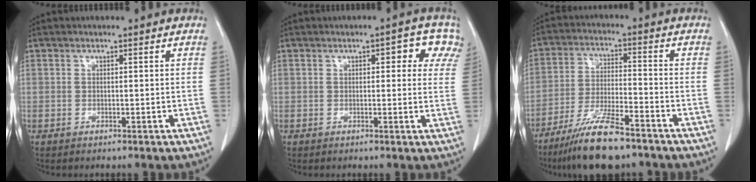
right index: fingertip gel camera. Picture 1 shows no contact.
{"total": 5.2, "force": [2.3, 2.4, 4.1], "torque": [-0.029, 0.021, 0.018]}
{"total": 10.9, "force": [-8.4, 1.5, 6.8], "torque": [-0.131, -0.026, -0.151]}